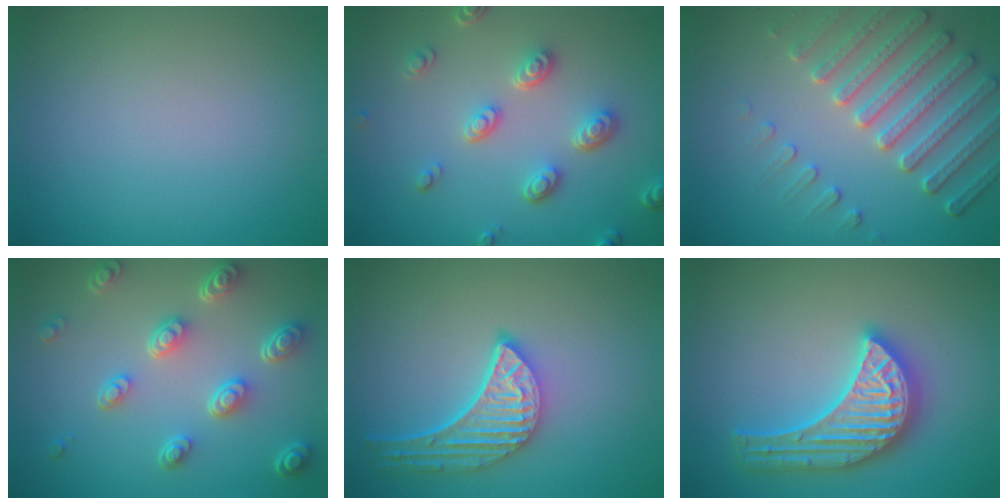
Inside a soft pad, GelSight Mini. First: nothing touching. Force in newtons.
{"total": 3.8, "press": 3.2, "slide": 2.0}
{"total": 5.2, "press": 4.7, "slide": 2.4}
{"total": 5.1, "press": 3.8, "slide": 3.5}
{"total": 5.2, "press": 4.1, "slide": 3.2}
{"total": 5.6, "press": 5.6, "slide": 0.7}